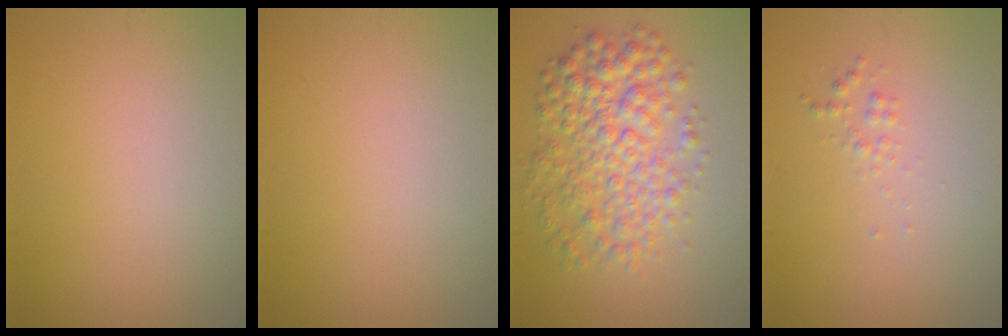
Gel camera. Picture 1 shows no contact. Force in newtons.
{"total": 0.0}
{"total": 6.1, "press": 6.0, "slide": 0.1}
{"total": 0.7, "press": 0.7, "slide": 0.0}